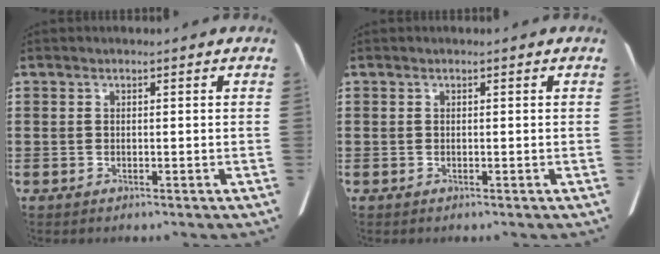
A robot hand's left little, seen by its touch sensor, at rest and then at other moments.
{"total": 0.0}